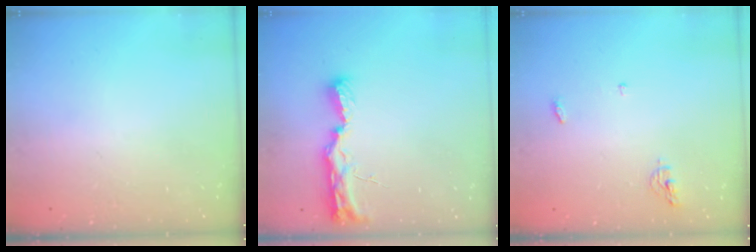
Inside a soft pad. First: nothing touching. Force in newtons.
{"total": 11.1, "press": 9.8, "slide": 5.2}
{"total": 7.2, "press": 4.7, "slide": 5.5}